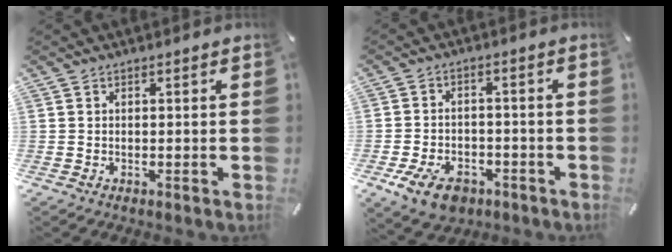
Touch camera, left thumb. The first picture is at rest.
{"total": 8.2, "force": [-4.3, 5.3, 4.5], "torque": [-0.099, 0.016, -0.078]}